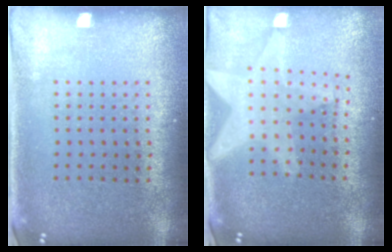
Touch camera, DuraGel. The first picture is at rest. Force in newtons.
{"total": 2.1, "press": 1.7, "slide": 1.1}